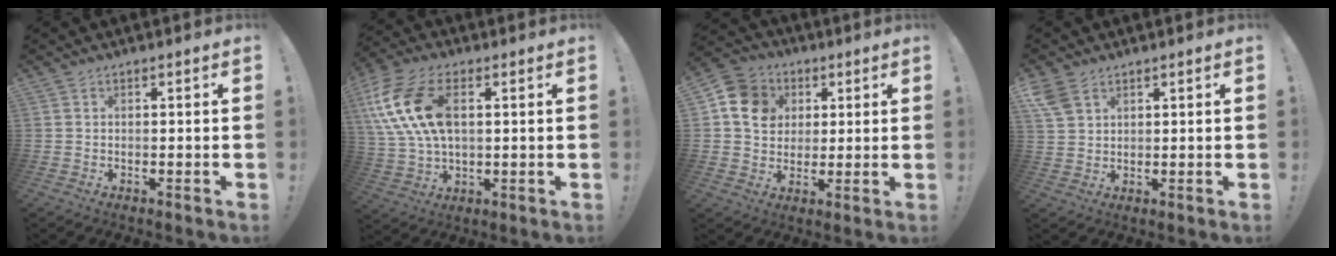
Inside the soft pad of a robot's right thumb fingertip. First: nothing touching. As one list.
[{"total": 17.7, "force": [4.9, 10.4, 13.5], "torque": [-0.275, -0.004, 0.089]}, {"total": 11.7, "force": [3.2, 10.1, 4.8], "torque": [-0.069, -0.002, 0.068]}, {"total": 5.8, "force": [3.3, 3.5, 3.1], "torque": [-0.072, -0.010, 0.067]}]